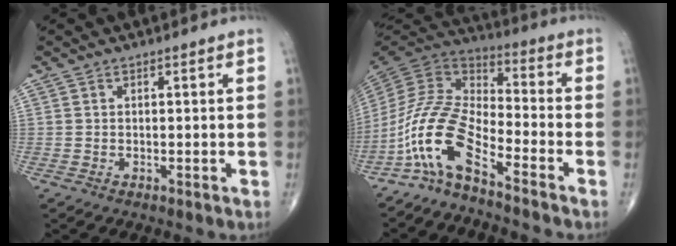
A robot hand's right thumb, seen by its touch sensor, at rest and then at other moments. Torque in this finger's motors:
{"motor_torque": [0.12, 0.73, 1.60, -1.17, 0.58]}